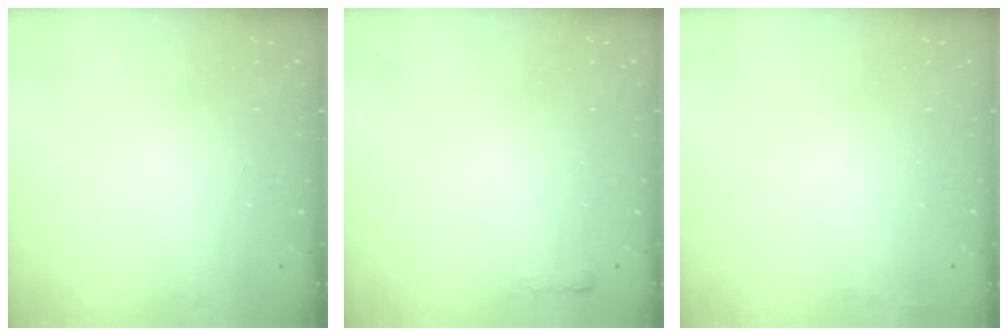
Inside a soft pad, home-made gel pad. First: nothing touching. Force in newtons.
{"total": 2.4, "press": 2.4, "slide": 0.4}
{"total": 2.9, "press": 2.4, "slide": 1.6}